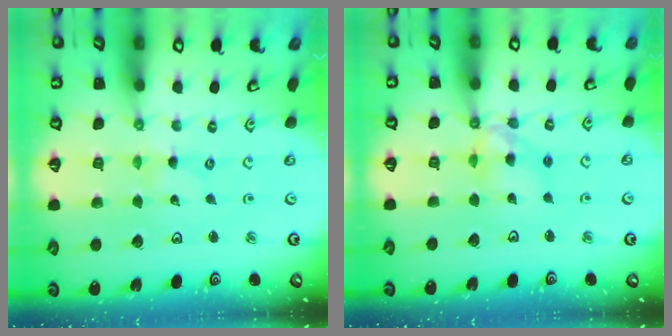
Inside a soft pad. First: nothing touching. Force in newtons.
{"total": 10.0, "press": 9.9, "slide": 1.0}